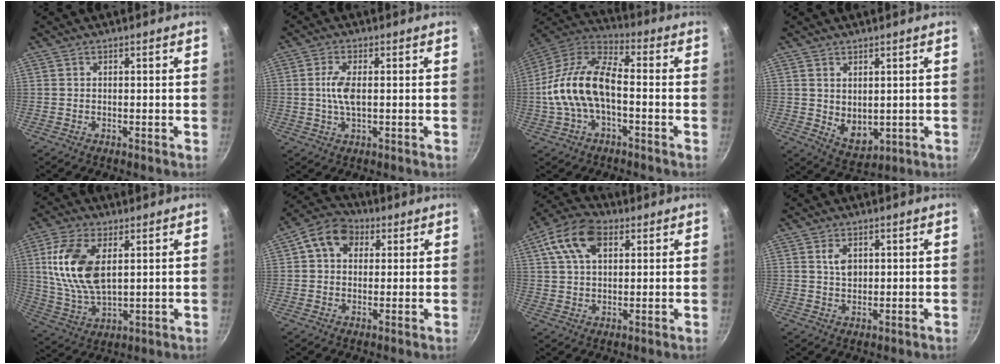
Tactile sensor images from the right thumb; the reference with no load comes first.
{"total": 4.8, "force": [0.2, 1.9, 4.4], "torque": [-0.098, 0.003, 0.003]}
{"total": 15.6, "force": [-2.5, 8.1, 13.2], "torque": [-0.238, 0.047, -0.061]}
{"total": 5.9, "force": [1.1, 4.0, 4.1], "torque": [-0.051, -0.022, 0.034]}
{"total": 14.3, "force": [3.7, 7.6, 11.6], "torque": [-0.224, -0.012, 0.079]}
{"total": 8.9, "force": [2.9, 6.7, 5.0], "torque": [-0.061, 0.011, 0.029]}
{"total": 11.8, "force": [4.5, 7.1, 8.2], "torque": [-0.145, 0.009, 0.069]}
{"total": 3.5, "force": [1.1, 2.3, 2.4], "torque": [-0.031, -0.005, 0.021]}